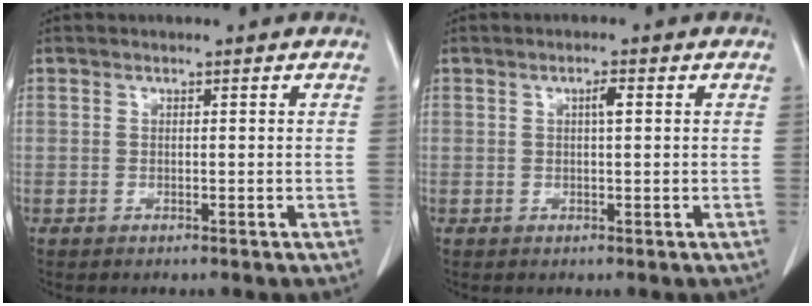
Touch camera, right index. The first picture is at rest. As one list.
[{"total": 1.6, "force": [0.4, 0.2, 1.5], "torque": [-0.027, 0.003, 0.006]}]